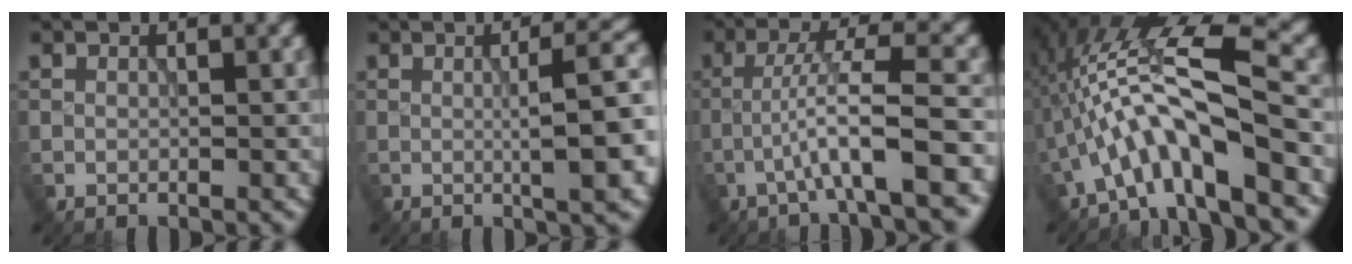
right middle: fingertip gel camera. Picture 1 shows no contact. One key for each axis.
{"total": 7.1, "fx": -0.1, "fy": 1.5, "fz": 7.0, "tx": -0.090, "ty": 0.005, "tz": -0.001}
{"total": 7.2, "fx": -2.9, "fy": 0.8, "fz": 6.6, "tx": -0.109, "ty": 0.017, "tz": -0.054}
{"total": 8.7, "fx": -3.0, "fy": 2.1, "fz": 7.9, "tx": -0.137, "ty": 0.022, "tz": -0.058}